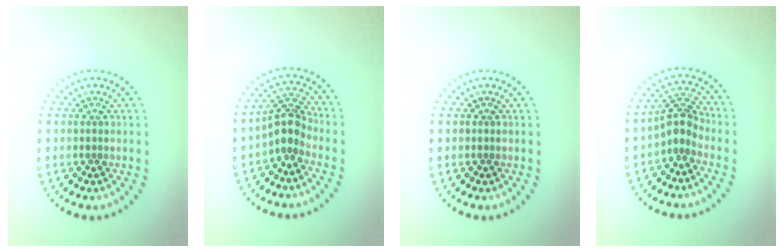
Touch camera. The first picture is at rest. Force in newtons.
{"total": 2.8, "press": 2.2, "slide": 1.8}
{"total": 0.0}
{"total": 2.7, "press": 2.0, "slide": 1.8}